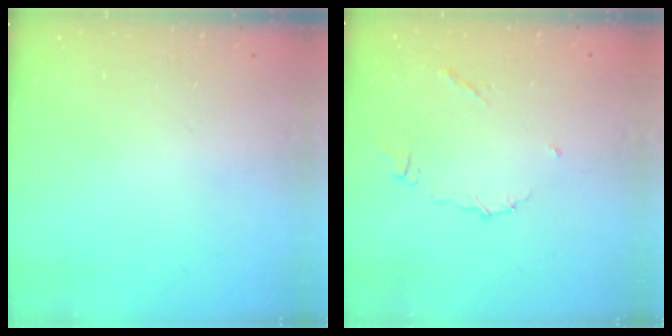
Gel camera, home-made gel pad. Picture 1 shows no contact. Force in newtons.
{"total": 5.0, "press": 4.9, "slide": 0.5}